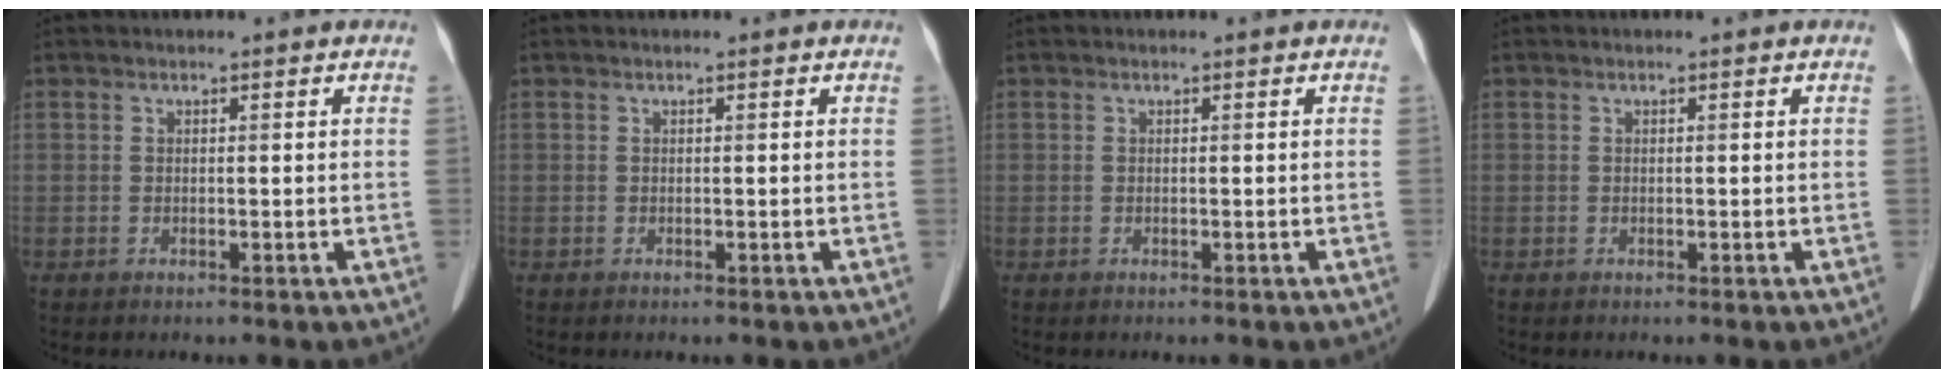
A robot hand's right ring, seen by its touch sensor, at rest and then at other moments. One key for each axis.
{"total": 0.0}
{"total": 0.0}
{"total": 0.0}